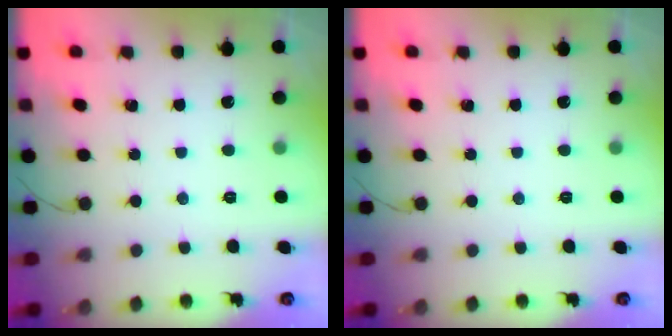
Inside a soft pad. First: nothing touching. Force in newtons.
{"total": 0.0}